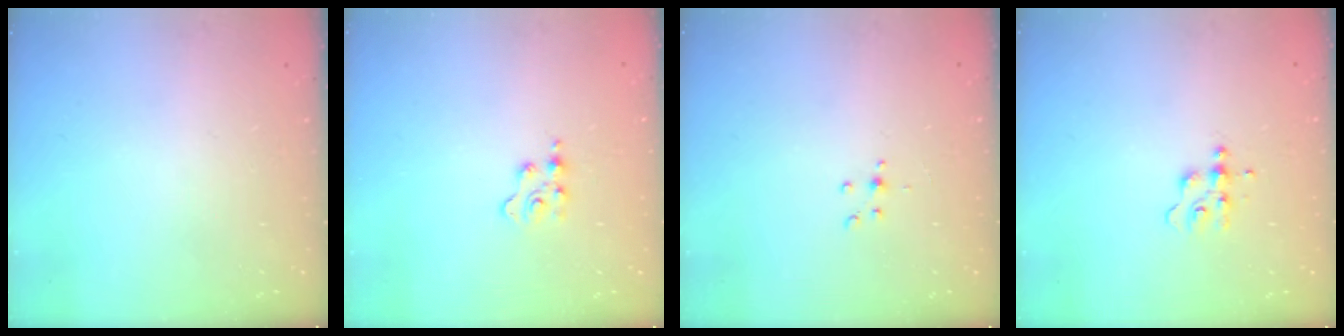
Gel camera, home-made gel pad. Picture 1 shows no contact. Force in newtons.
{"total": 2.9, "press": 2.9, "slide": 0.4}
{"total": 4.0, "press": 3.9, "slide": 0.9}
{"total": 5.3, "press": 5.2, "slide": 0.6}